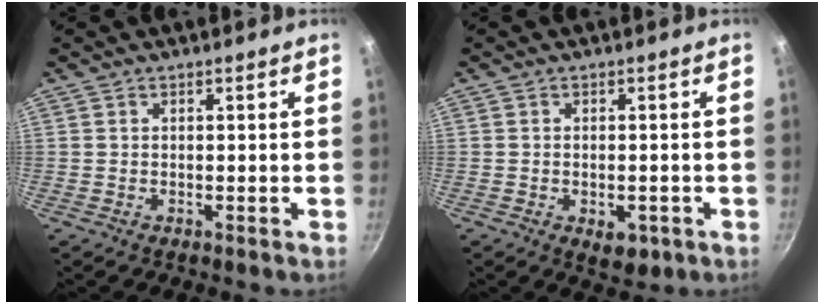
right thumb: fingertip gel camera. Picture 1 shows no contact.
{"total": 4.0, "force": [-1.5, 2.2, 2.9], "torque": [-0.032, 0.003, -0.014]}